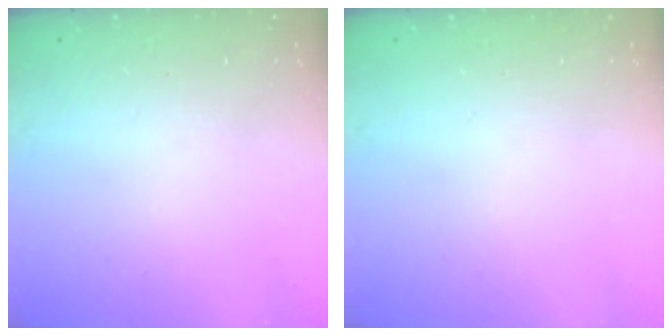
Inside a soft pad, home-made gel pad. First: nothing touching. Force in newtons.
{"total": 0.0}